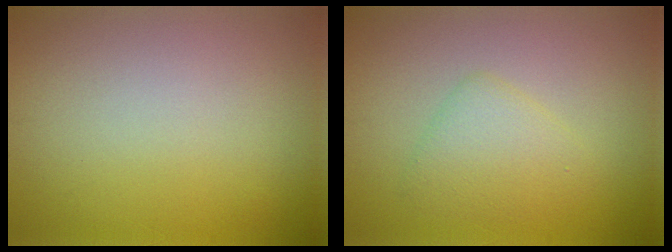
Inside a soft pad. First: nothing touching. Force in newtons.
{"total": 2.6, "press": 2.6, "slide": 0.3}